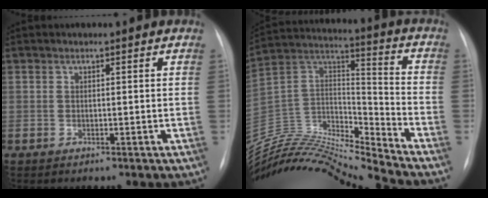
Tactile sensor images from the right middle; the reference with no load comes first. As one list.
[{"total": 20.5, "force": [-19.9, -1.0, 4.9], "torque": [-0.086, 0.038, -0.347]}]